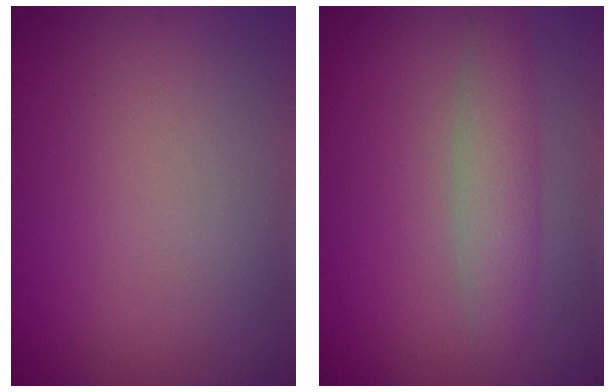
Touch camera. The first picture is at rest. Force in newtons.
{"total": 3.0, "press": 3.0, "slide": 0.0}